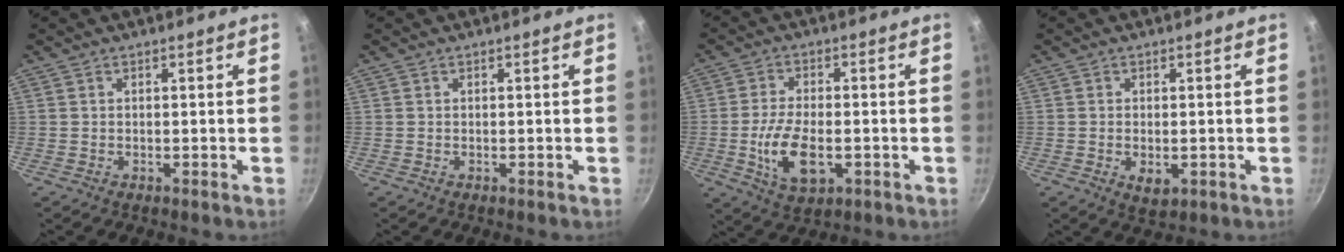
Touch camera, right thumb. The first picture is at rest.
{"total": 0.0}
{"total": 9.9, "force": [-2.2, 5.2, 8.1], "torque": [-0.148, 0.002, -0.033]}
{"total": 3.2, "force": [-0.8, 1.8, 2.5], "torque": [-0.039, -0.003, -0.007]}